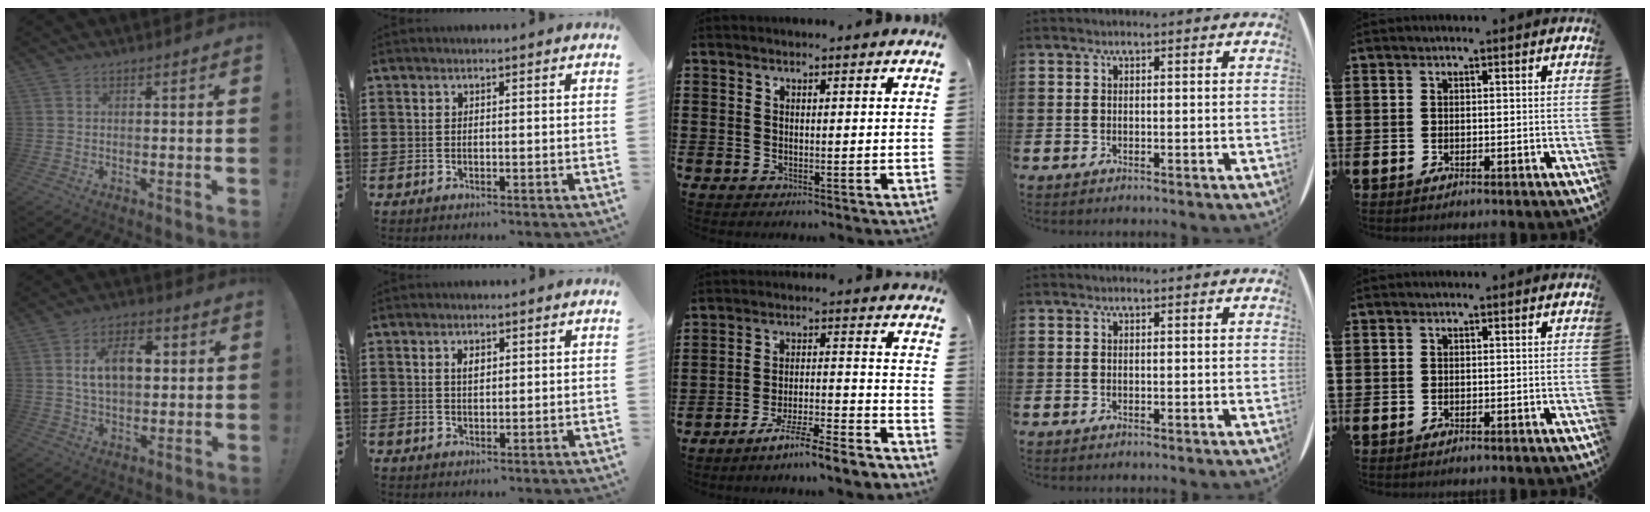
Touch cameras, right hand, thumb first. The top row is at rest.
{"thumb": {"total": 12.0, "force": [2.5, 7.4, 9.1], "torque": [-0.141, 0.012, 0.046]}, "index": {"total": 1.8, "force": [0.6, 0.9, 1.4], "torque": [-0.030, 0.004, 0.009]}, "middle": {"total": 6.5, "force": [-6.0, -0.5, 2.7], "torque": [-0.055, -0.010, -0.114]}}